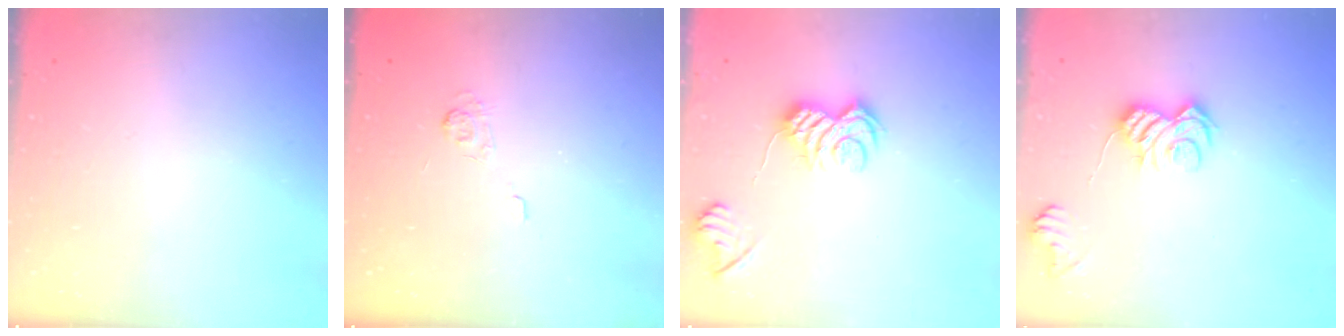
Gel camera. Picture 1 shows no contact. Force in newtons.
{"total": 2.0, "press": 1.3, "slide": 1.5}
{"total": 8.8, "press": 8.7, "slide": 1.3}
{"total": 8.6, "press": 8.6, "slide": 0.7}